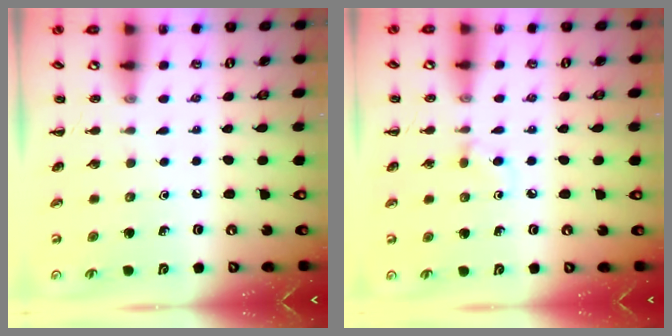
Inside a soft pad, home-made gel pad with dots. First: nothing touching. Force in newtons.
{"total": 4.1, "press": 3.7, "slide": 1.8}